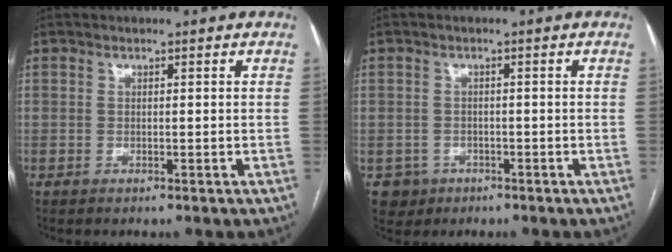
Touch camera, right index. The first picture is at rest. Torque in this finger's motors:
{"motor_torque": [-0.33, 0.12, -0.96, -0.21]}